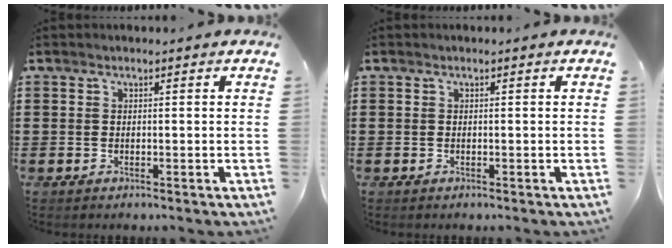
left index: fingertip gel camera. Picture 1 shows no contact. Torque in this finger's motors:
{"motor_torque": [-0.01, 0.01, 0.00, 0.00]}